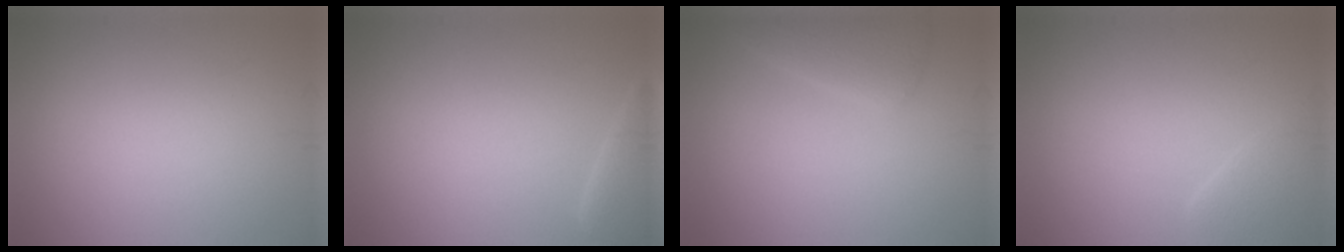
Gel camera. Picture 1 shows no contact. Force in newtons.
{"total": 2.2, "press": 2.2, "slide": 0.3}
{"total": 2.4, "press": 2.4, "slide": 0.1}
{"total": 1.7, "press": 1.7, "slide": 0.2}